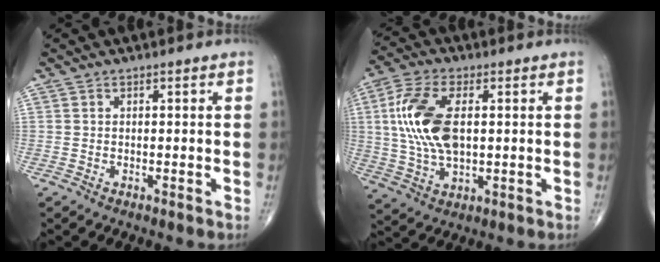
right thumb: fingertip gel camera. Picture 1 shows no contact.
{"total": 14.0, "force": [1.8, 7.3, 11.8], "torque": [-0.250, 0.003, 0.035]}